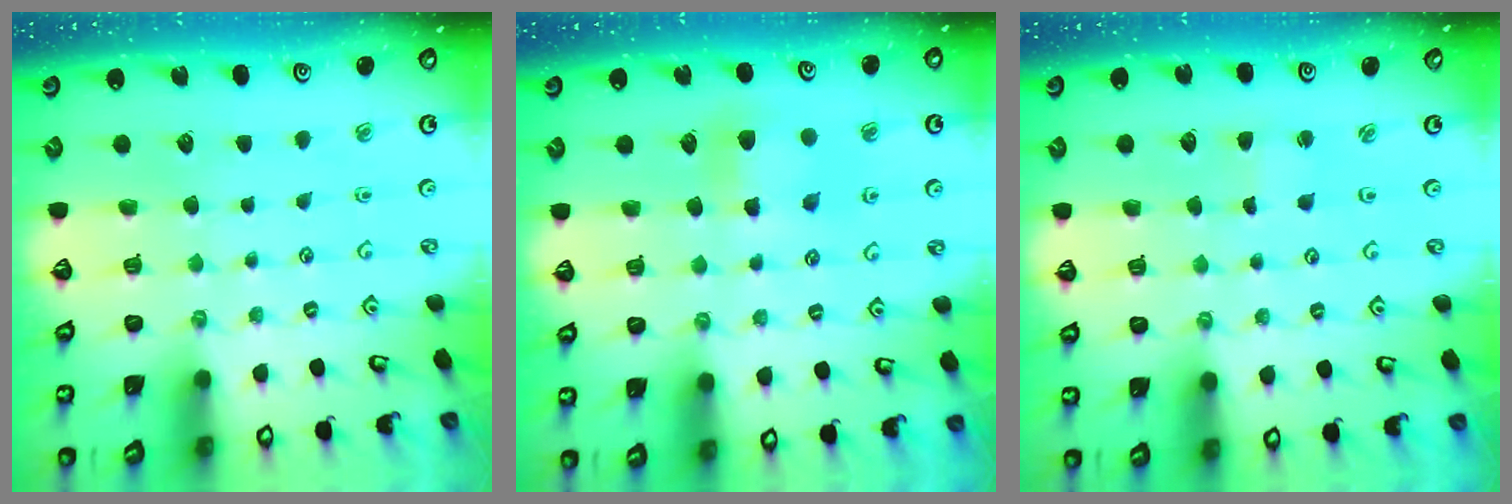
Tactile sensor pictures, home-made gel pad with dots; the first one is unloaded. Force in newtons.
{"total": 5.7, "press": 5.7, "slide": 0.3}
{"total": 1.2, "press": 1.2, "slide": 0.2}